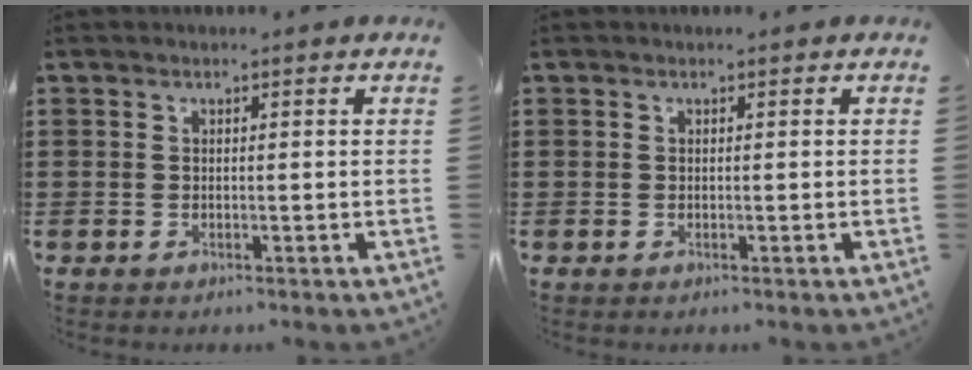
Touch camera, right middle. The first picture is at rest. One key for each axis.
{"total": 0.0}